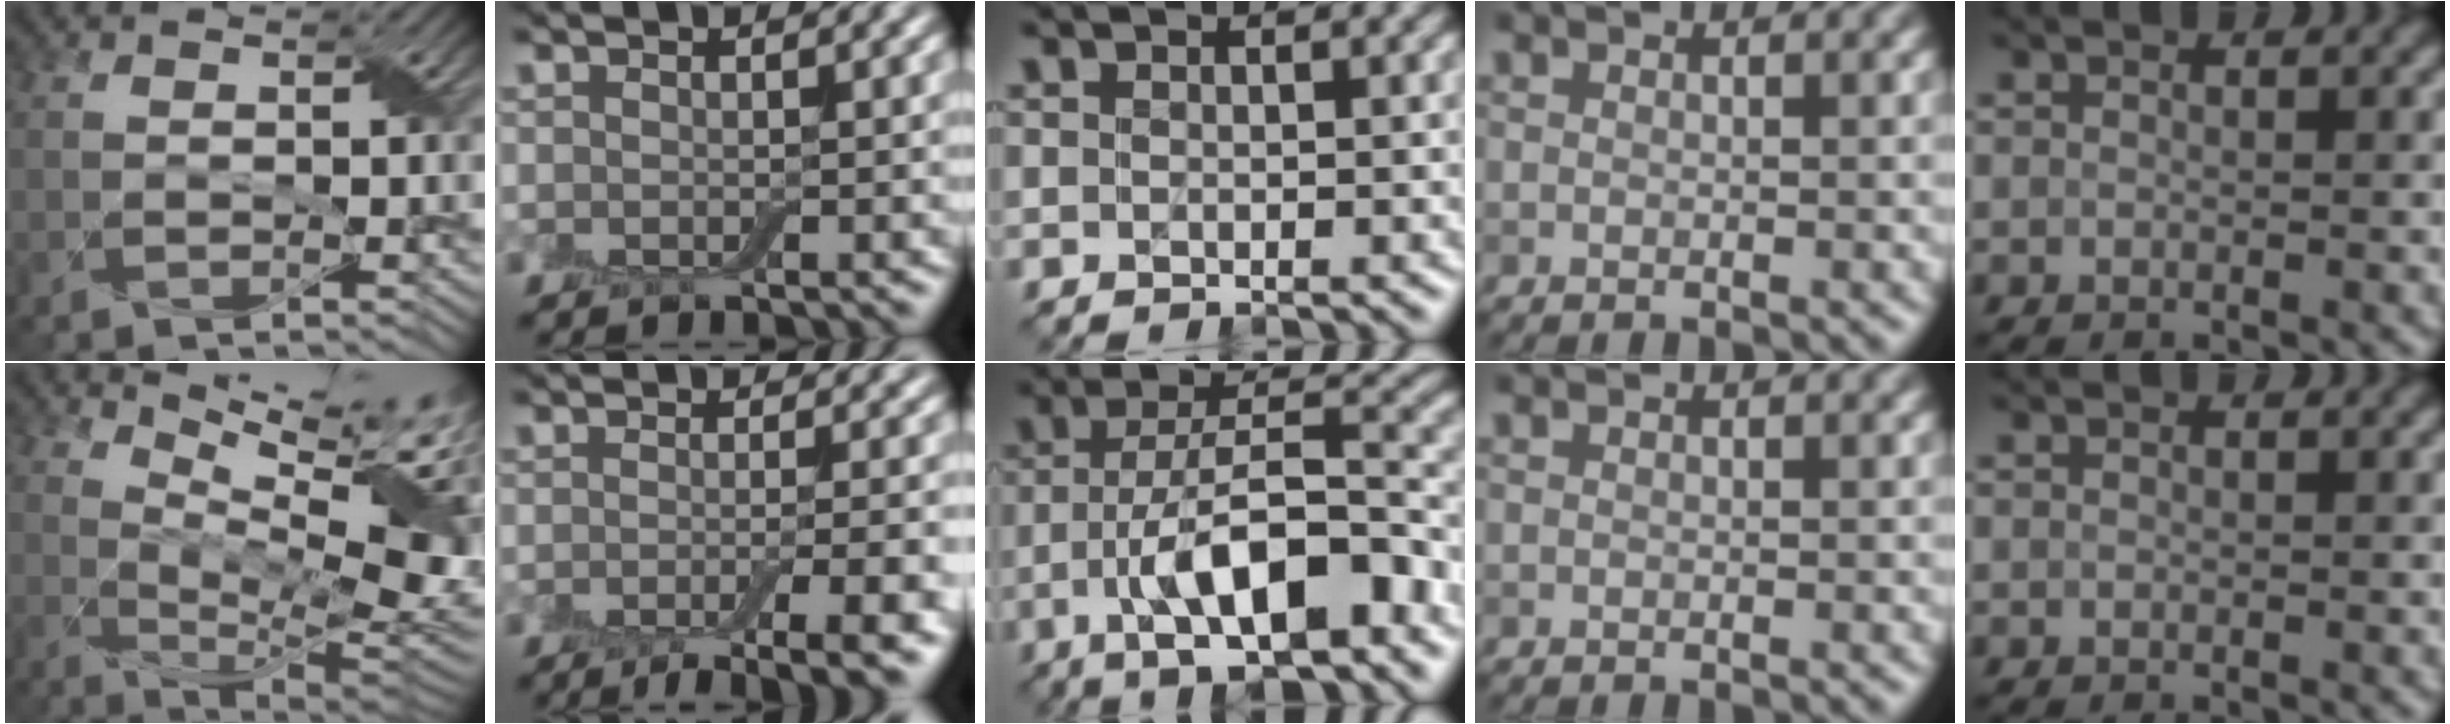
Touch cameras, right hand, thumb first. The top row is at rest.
{"thumb": {"total": 13.8, "force": [6.4, 3.6, 11.7], "torque": [-0.205, 0.005, 0.104]}, "index": {"total": 8.0, "force": [-4.2, 2.3, 6.4], "torque": [-0.070, -0.013, -0.056]}, "middle": {"total": 10.4, "force": [-4.2, 3.6, 8.8], "torque": [-0.139, 0.013, -0.070]}}